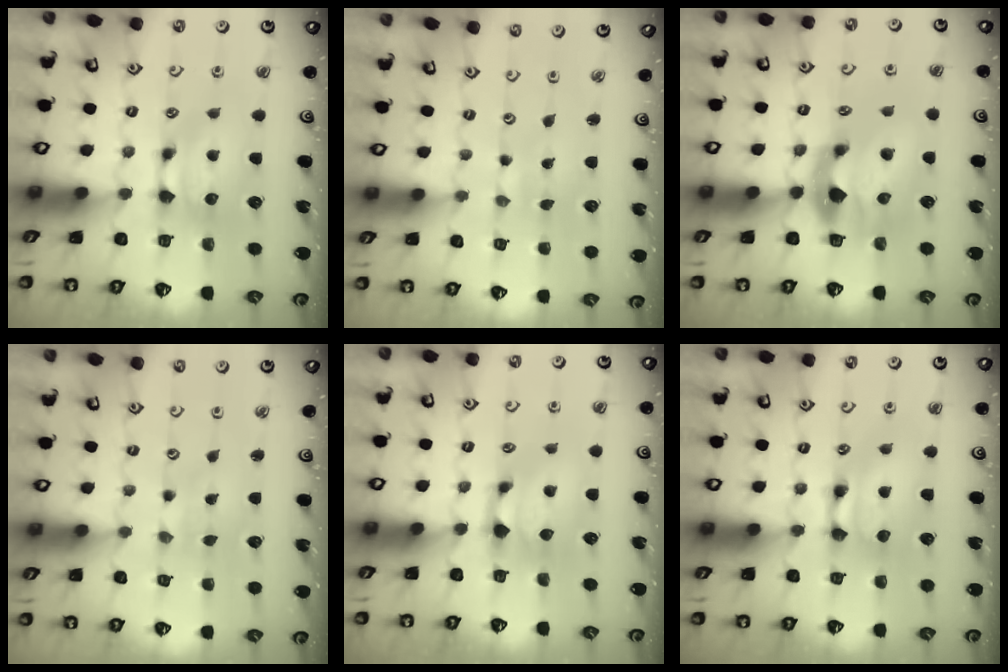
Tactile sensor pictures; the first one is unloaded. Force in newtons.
{"total": 5.9, "press": 5.9, "slide": 0.3}
{"total": 5.8, "press": 5.6, "slide": 1.5}
{"total": 4.4, "press": 4.4, "slide": 0.4}
{"total": 0.9, "press": 0.2, "slide": 0.9}
{"total": 2.2, "press": 2.2, "slide": 0.1}